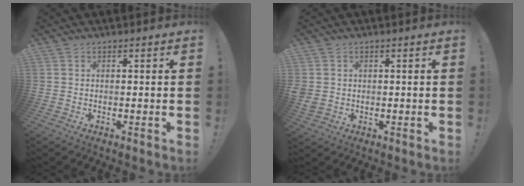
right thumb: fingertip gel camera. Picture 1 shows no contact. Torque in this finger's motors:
{"motor_torque": [-0.50, 0.47, 0.36, 0.47, 0.29]}